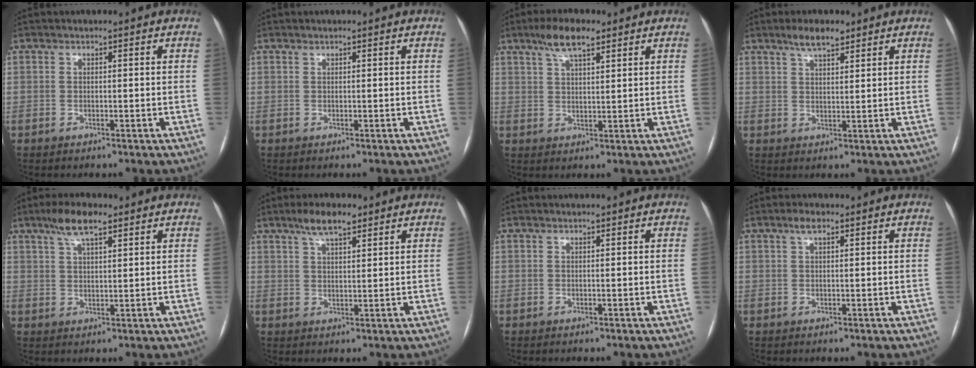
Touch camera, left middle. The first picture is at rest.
{"total": 0.0}
{"total": 6.1, "force": [4.2, 1.6, 4.2], "torque": [-0.085, 0.013, 0.075]}
{"total": 4.3, "force": [3.3, 1.1, 2.6], "torque": [-0.051, 0.006, 0.058]}
{"total": 5.9, "force": [4.0, 1.4, 4.1], "torque": [-0.085, 0.013, 0.073]}
{"total": 5.3, "force": [3.8, 1.4, 3.5], "torque": [-0.068, 0.010, 0.066]}
{"total": 0.0}
{"total": 1.9, "force": [1.1, 0.6, 1.4], "torque": [-0.030, 0.009, 0.022]}